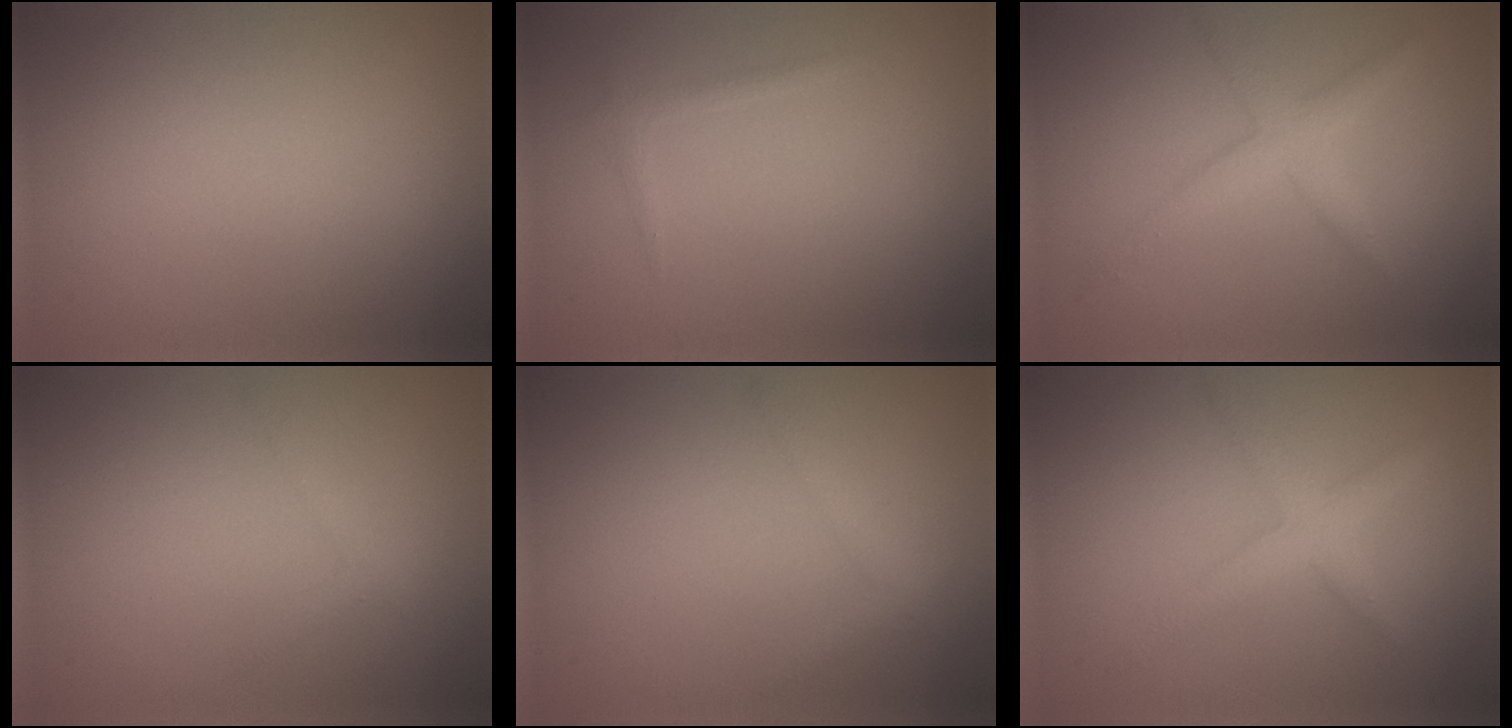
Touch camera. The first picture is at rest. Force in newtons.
{"total": 0.7, "press": 0.7, "slide": 0.1}
{"total": 2.5, "press": 2.5, "slide": 0.2}
{"total": 0.9, "press": 0.9, "slide": 0.0}
{"total": 0.7, "press": 0.7, "slide": 0.0}
{"total": 2.6, "press": 2.6, "slide": 0.1}